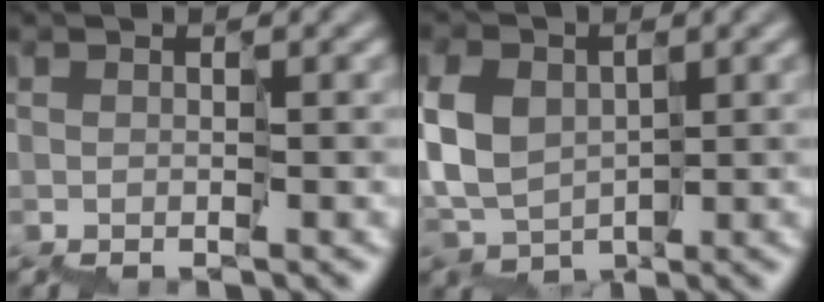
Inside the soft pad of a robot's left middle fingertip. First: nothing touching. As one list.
[{"total": 3.2, "force": [0.4, 2.7, 1.6], "torque": [-0.043, 0.011, 0.000]}]